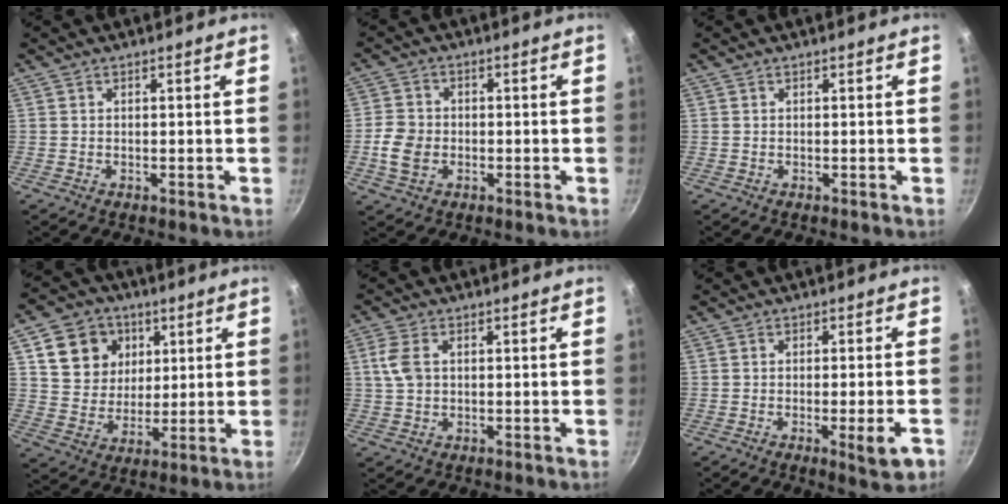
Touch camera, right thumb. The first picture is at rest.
{"total": 5.8, "force": [-1.5, 4.5, 3.4], "torque": [-0.057, 0.008, -0.032]}
{"total": 0.0}
{"total": 12.9, "force": [4.7, 10.9, 5.0], "torque": [-0.058, -0.011, 0.082]}
{"total": 5.0, "force": [1.1, 3.4, 3.6], "torque": [-0.072, 0.004, 0.020]}
{"total": 5.7, "force": [-2.3, 0.7, 5.2], "torque": [-0.066, 0.001, -0.031]}